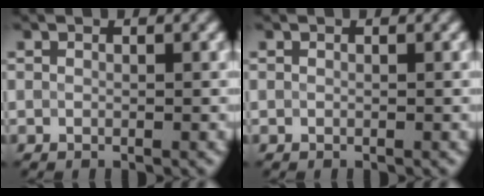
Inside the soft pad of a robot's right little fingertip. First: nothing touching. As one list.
[{"total": 0.0}]